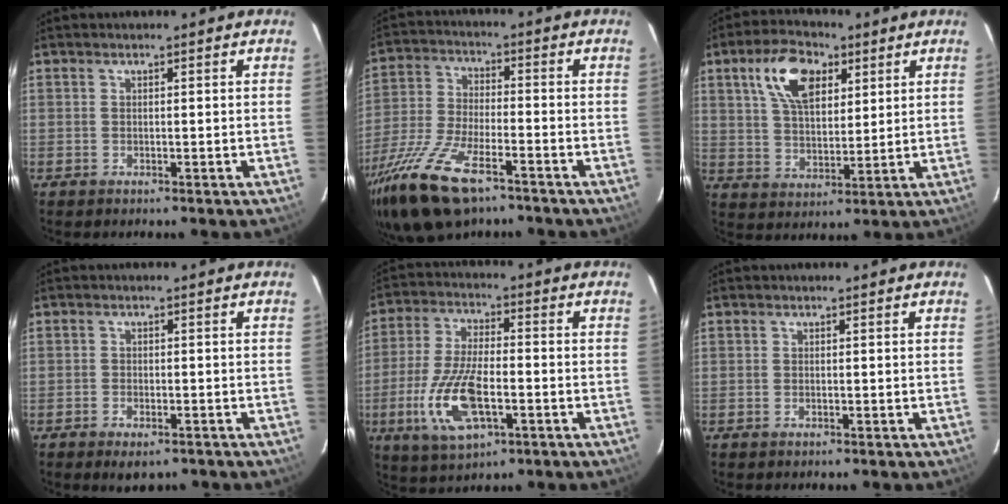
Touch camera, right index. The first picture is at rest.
{"total": 17.7, "force": [-11.5, 6.7, 11.8], "torque": [-0.264, -0.041, -0.219]}
{"total": 12.0, "force": [5.5, 6.5, 8.5], "torque": [-0.156, 0.023, 0.101]}
{"total": 4.6, "force": [-3.2, 2.1, 2.5], "torque": [-0.057, -0.011, -0.048]}
{"total": 14.0, "force": [-4.6, 5.6, 12.0], "torque": [-0.257, -0.011, -0.083]}
{"total": 0.0}